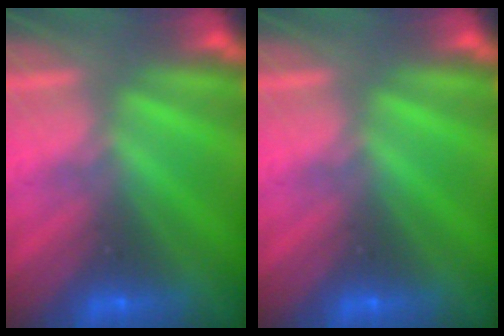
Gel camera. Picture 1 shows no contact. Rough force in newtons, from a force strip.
{"total": 0.0}